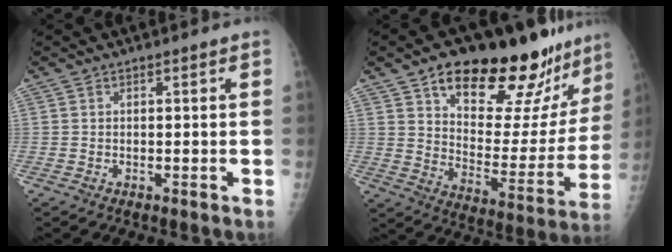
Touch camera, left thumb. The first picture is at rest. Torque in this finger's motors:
{"motor_torque": [0.42, 0.45, 1.41, -1.36, 0.11]}